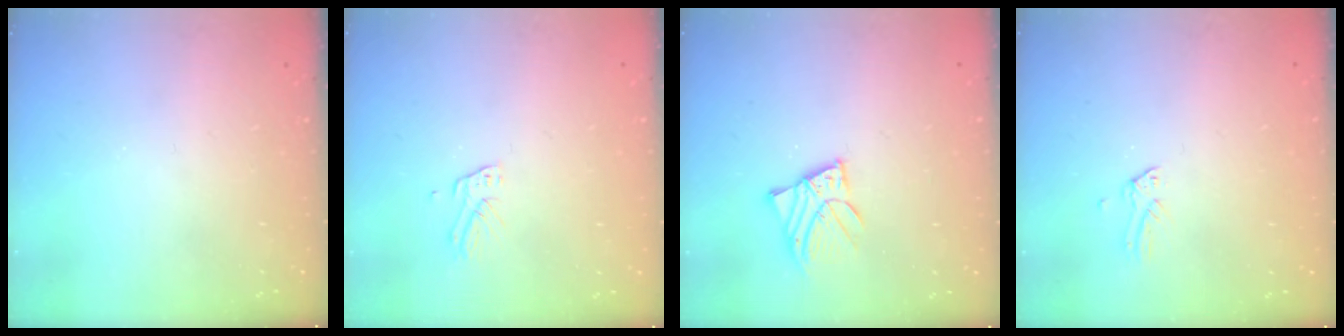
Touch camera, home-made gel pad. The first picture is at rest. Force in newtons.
{"total": 4.6, "press": 4.6, "slide": 0.3}
{"total": 5.2, "press": 5.2, "slide": 0.6}
{"total": 0.0}